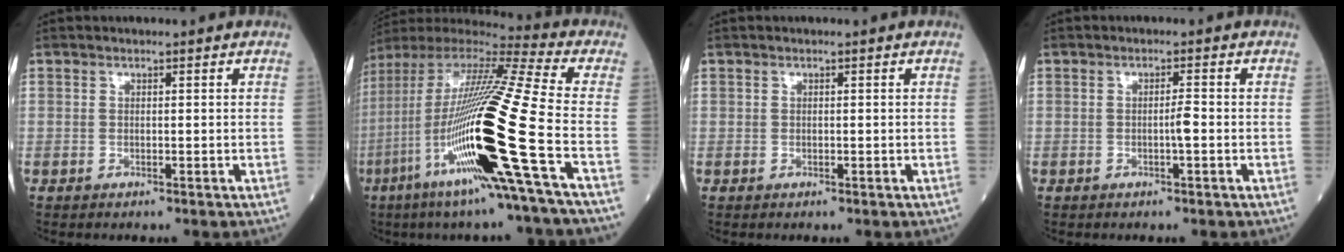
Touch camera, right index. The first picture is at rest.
{"total": 26.3, "force": [-8.0, -0.6, 25.0], "torque": [-0.490, -0.043, -0.162]}
{"total": 0.0}
{"total": 1.6, "force": [-0.5, -0.1, 1.5], "torque": [-0.026, 0.001, -0.009]}